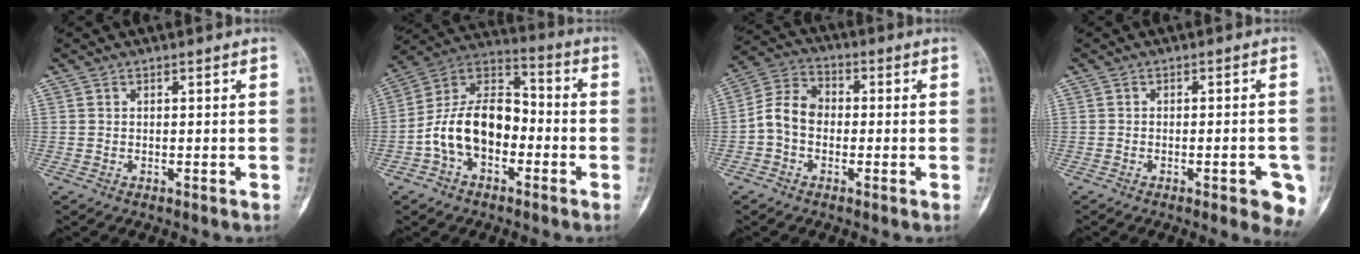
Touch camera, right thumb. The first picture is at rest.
{"total": 14.9, "force": [-3.7, 9.6, 10.8], "torque": [-0.175, 0.055, -0.076]}
{"total": 7.6, "force": [-1.2, 5.7, 4.8], "torque": [-0.078, 0.030, -0.039]}
{"total": 6.5, "force": [-2.9, 1.8, 5.5], "torque": [-0.053, 0.005, -0.030]}